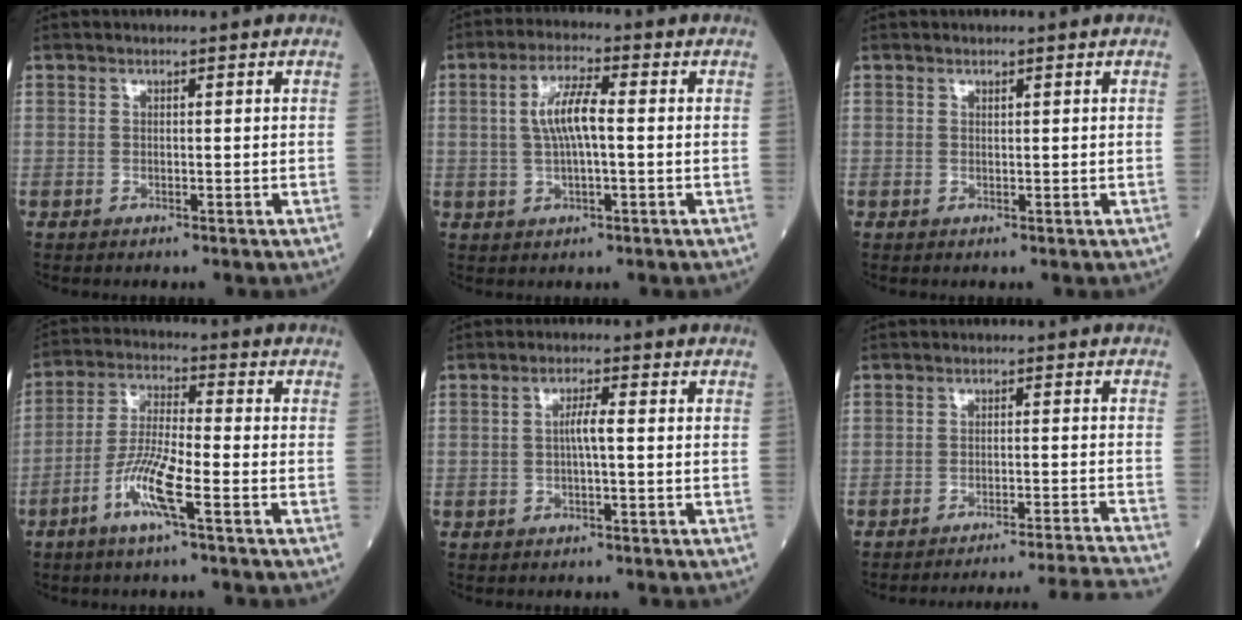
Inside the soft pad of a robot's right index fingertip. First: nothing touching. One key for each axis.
{"total": 6.3, "fx": 0.5, "fy": 1.3, "fz": 6.1, "tx": -0.125, "ty": 0.013, "tz": 0.007}
{"total": 0.0}
{"total": 8.5, "fx": -4.0, "fy": 0.5, "fz": 7.5, "tx": -0.154, "ty": -0.005, "tz": -0.082}
{"total": 2.6, "fx": -0.2, "fy": 0.1, "fz": 2.6, "tx": -0.047, "ty": 0.002, "tz": -0.005}
{"total": 15.4, "fx": -14.5, "fy": -4.3, "fz": 2.8, "tx": -0.009, "ty": -0.031, "tz": -0.188}